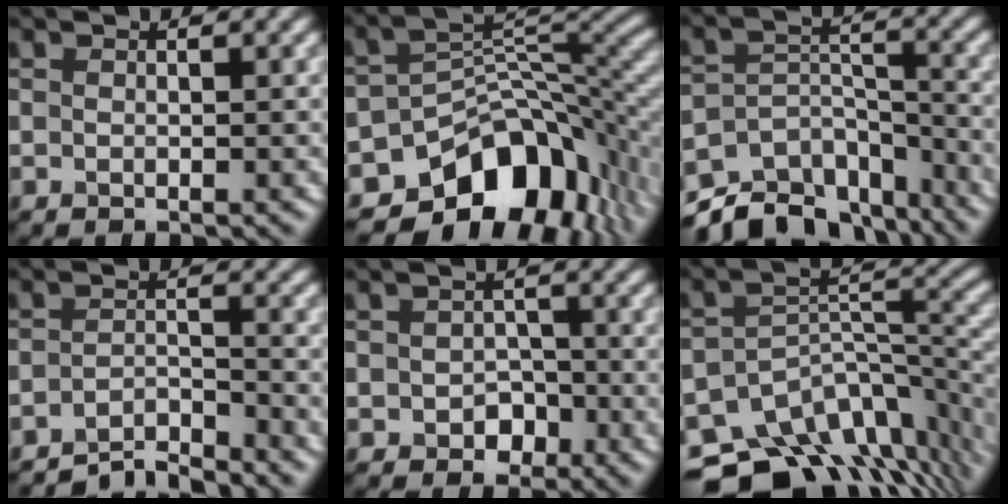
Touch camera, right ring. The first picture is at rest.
{"total": 10.8, "force": [-6.3, 6.4, 6.0], "torque": [-0.077, -0.001, -0.113]}
{"total": 10.9, "force": [-9.0, 5.2, 3.2], "torque": [-0.046, 0.006, -0.129]}
{"total": 3.6, "force": [-3.4, 0.3, 0.9], "torque": [-0.015, 0.006, -0.069]}
{"total": 2.2, "force": [-0.8, 1.8, 1.0], "torque": [-0.011, 0.001, -0.012]}
{"total": 12.5, "force": [-8.6, 6.4, 6.3], "torque": [-0.112, -0.007, -0.125]}